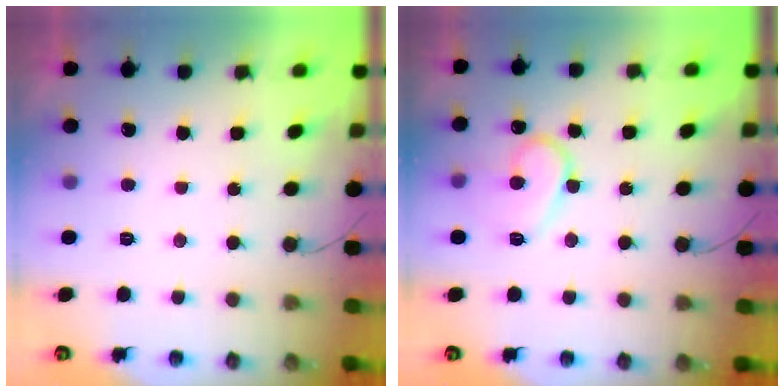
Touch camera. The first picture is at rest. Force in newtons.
{"total": 12.2, "press": 12.1, "slide": 1.3}